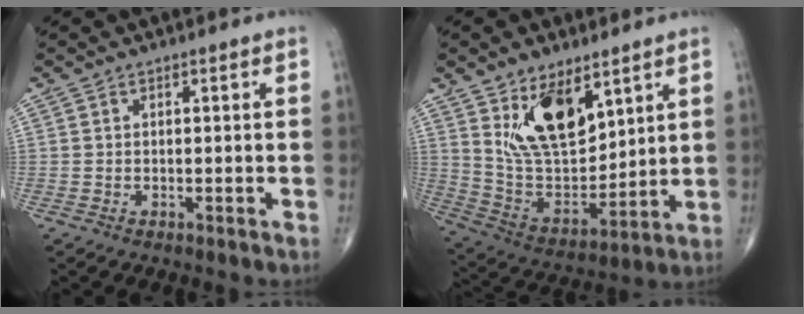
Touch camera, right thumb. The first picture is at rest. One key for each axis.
{"total": 15.5, "fx": 8.1, "fy": 8.0, "fz": 10.6, "tx": -0.149, "ty": -0.049, "tz": 0.169}